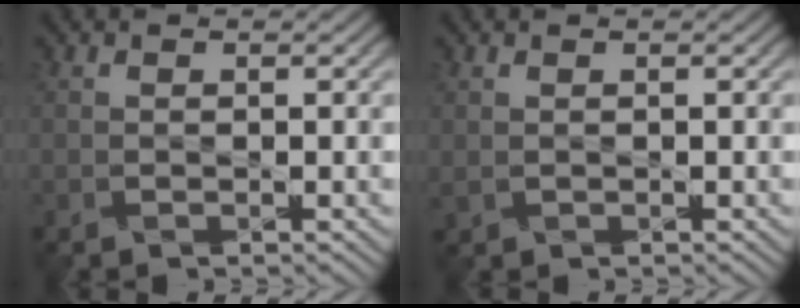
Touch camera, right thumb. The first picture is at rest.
{"total": 0.5, "force": [0.3, 0.3, 0.3], "torque": [-0.014, -0.002, 0.009]}